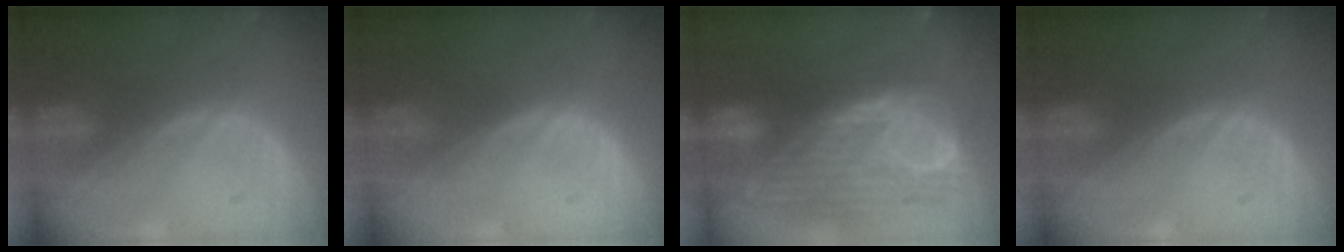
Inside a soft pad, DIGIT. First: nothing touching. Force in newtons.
{"total": 0.0}
{"total": 12.5, "press": 10.6, "slide": 6.6}
{"total": 0.0}